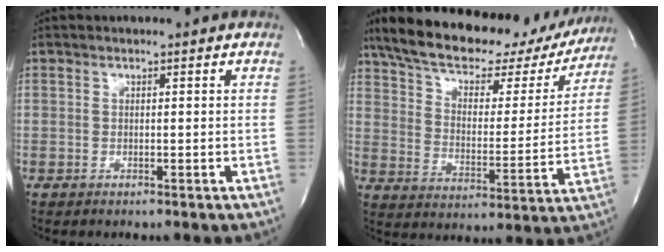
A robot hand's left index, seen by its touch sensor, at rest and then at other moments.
{"total": 26.7, "force": [21.8, 9.6, 12.2], "torque": [-0.205, 0.025, 0.294]}